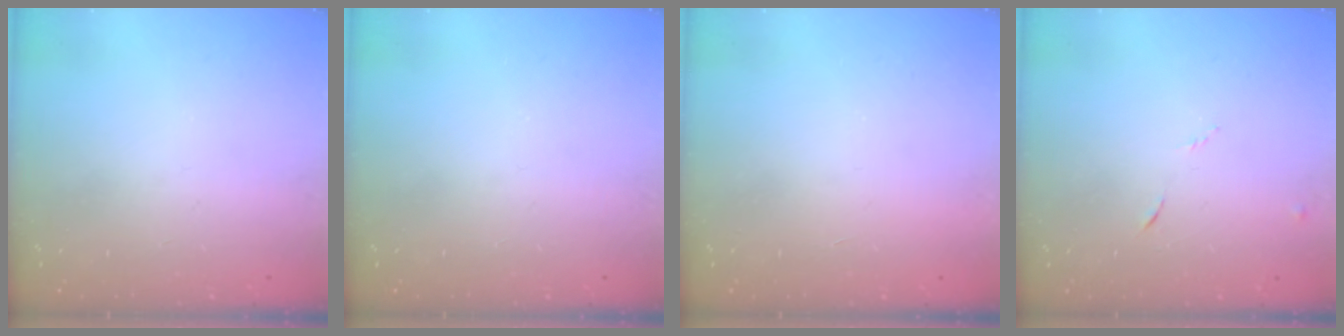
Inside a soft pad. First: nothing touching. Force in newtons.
{"total": 0.0}
{"total": 1.5, "press": 1.5, "slide": 0.1}
{"total": 5.2, "press": 5.1, "slide": 0.6}